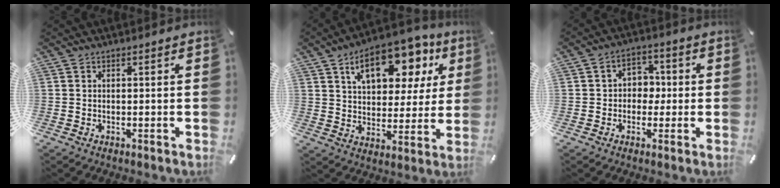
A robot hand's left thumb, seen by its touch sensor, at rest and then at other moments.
{"total": 17.2, "force": [9.1, 9.8, 10.8], "torque": [-0.167, -0.032, 0.154]}
{"total": 5.6, "force": [-0.5, 4.9, 2.6], "torque": [-0.033, 0.010, -0.014]}